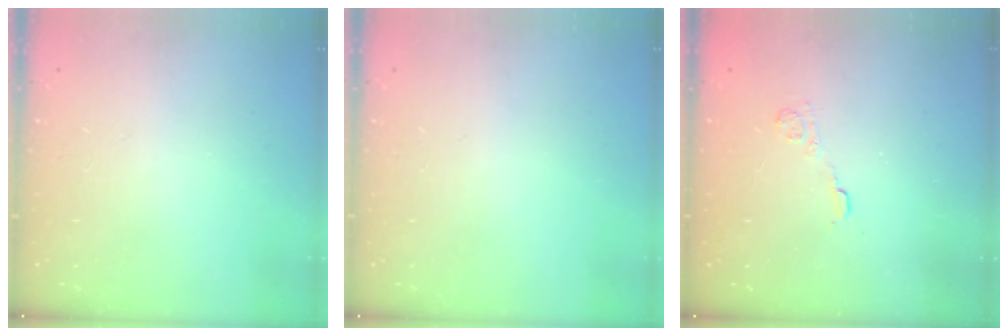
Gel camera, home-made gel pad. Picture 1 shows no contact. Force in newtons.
{"total": 0.0}
{"total": 3.6, "press": 3.4, "slide": 1.2}